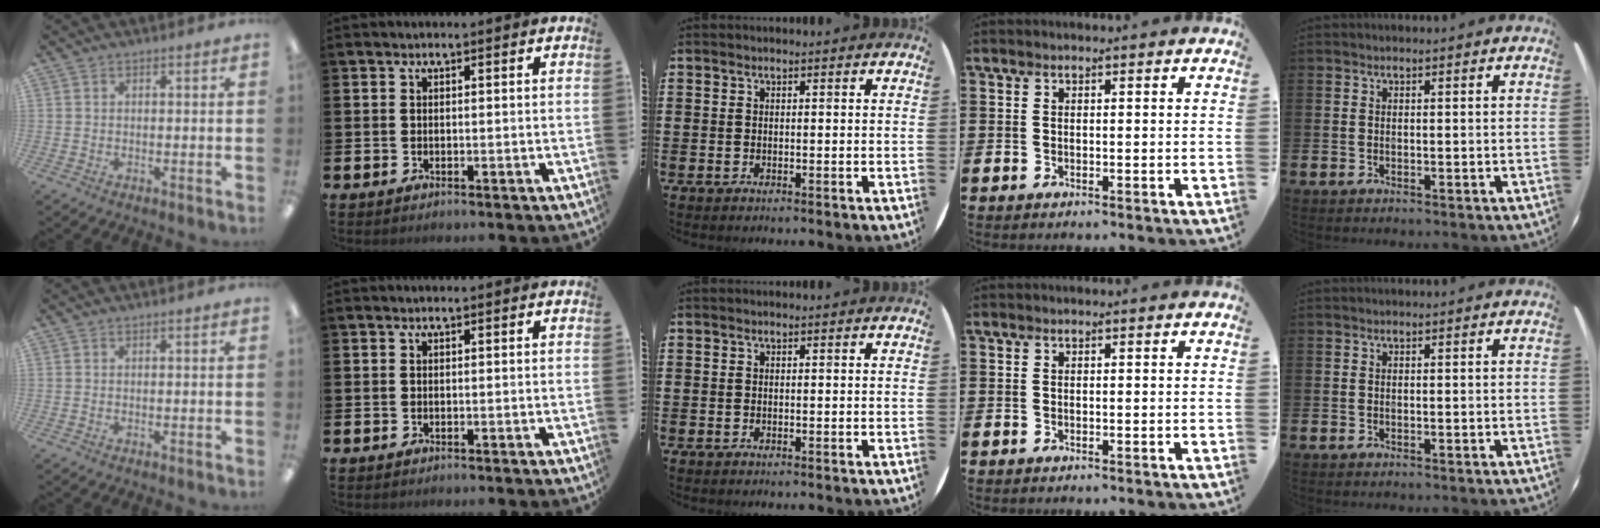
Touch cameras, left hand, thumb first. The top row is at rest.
{}